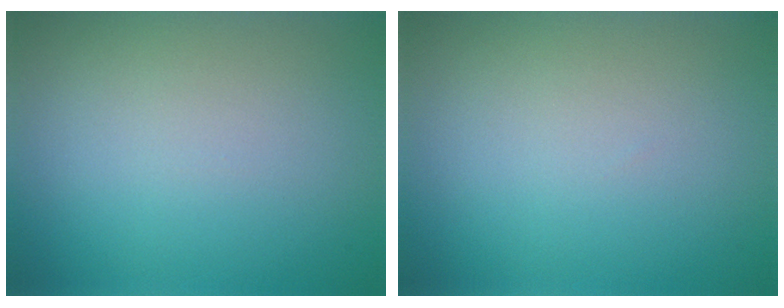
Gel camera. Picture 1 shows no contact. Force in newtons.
{"total": 0.0}